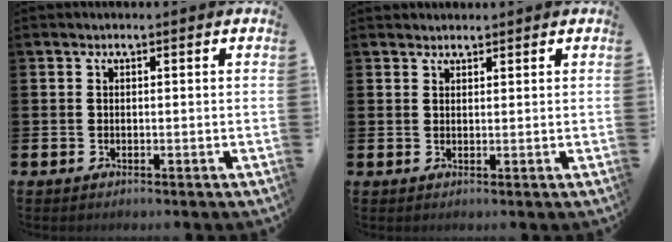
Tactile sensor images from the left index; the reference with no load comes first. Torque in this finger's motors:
{"motor_torque": [0.00, -2.14, -0.14, 0.02]}